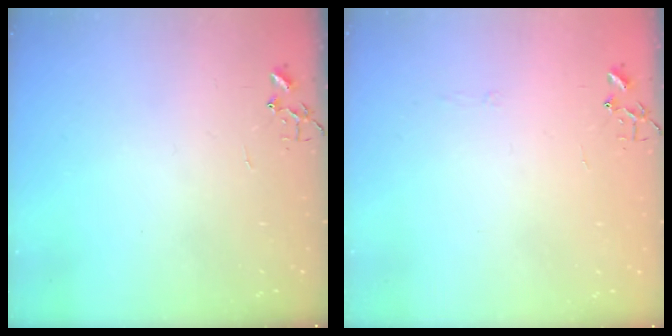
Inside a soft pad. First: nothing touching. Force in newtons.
{"total": 2.6, "press": 2.6, "slide": 0.5}